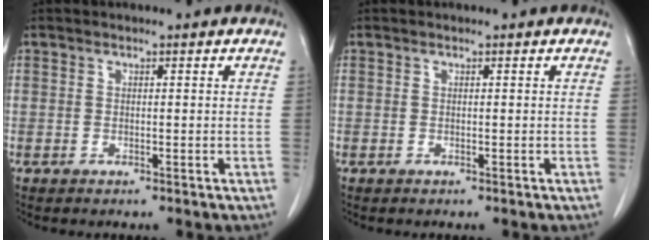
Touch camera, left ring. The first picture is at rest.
{"total": 0.0}